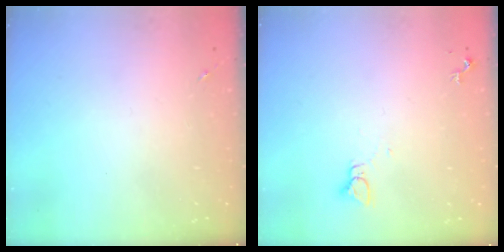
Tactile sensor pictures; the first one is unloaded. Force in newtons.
{"total": 2.2, "press": 2.2, "slide": 0.1}